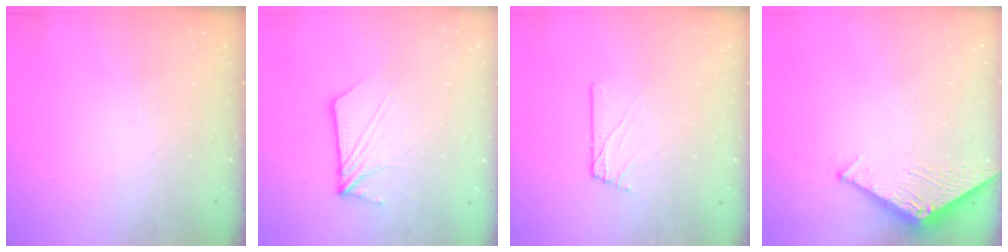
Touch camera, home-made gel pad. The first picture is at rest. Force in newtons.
{"total": 8.1, "press": 8.1, "slide": 0.4}
{"total": 4.0, "press": 3.9, "slide": 0.7}
{"total": 2.9, "press": 2.9, "slide": 0.3}